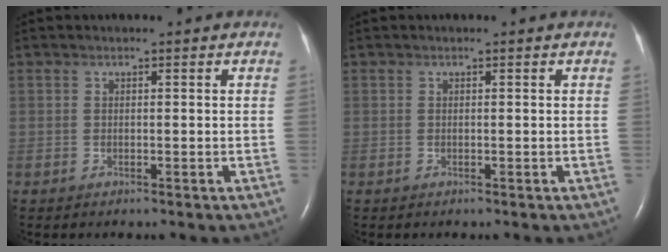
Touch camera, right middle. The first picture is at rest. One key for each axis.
{"total": 0.0}